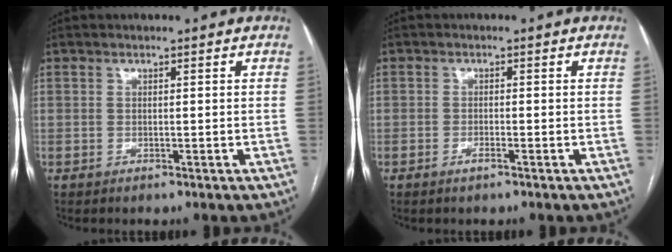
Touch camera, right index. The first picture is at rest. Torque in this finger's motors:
{"motor_torque": [-0.64, 0.33, -0.63, -0.21]}